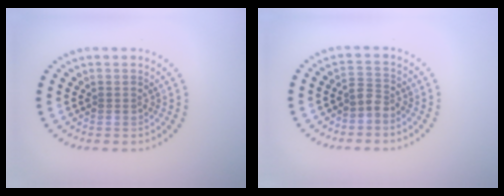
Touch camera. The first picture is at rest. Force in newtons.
{"total": 1.7, "press": 1.2, "slide": 1.2}